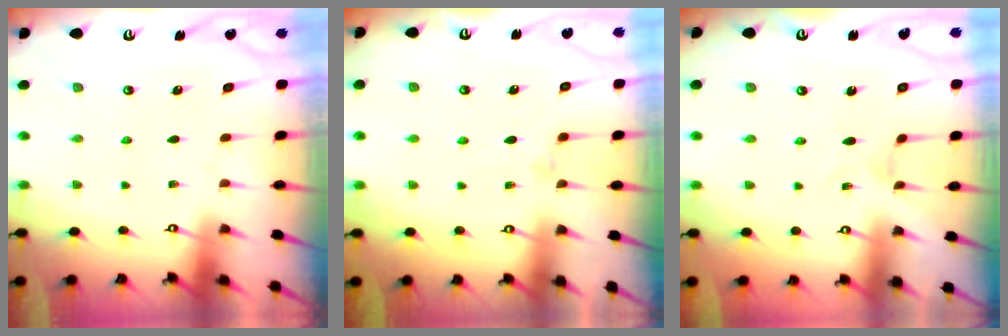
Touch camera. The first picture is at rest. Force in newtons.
{"total": 2.3, "press": 2.3, "slide": 0.4}
{"total": 0.6, "press": 0.5, "slide": 0.2}